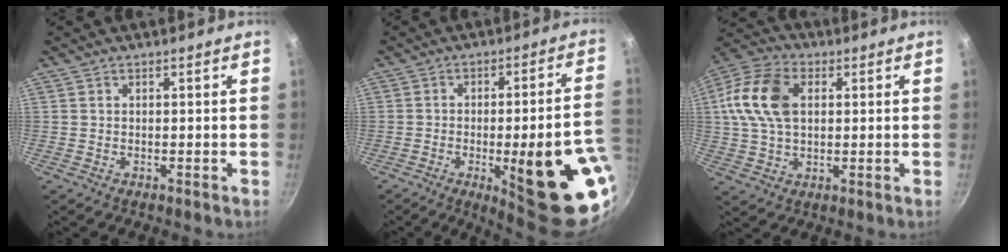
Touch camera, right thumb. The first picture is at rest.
{"total": 22.7, "force": [-6.3, 5.4, 21.1], "torque": [-0.238, 0.014, -0.070]}
{"total": 14.7, "force": [2.8, 9.6, 10.7], "torque": [-0.195, 0.017, 0.040]}